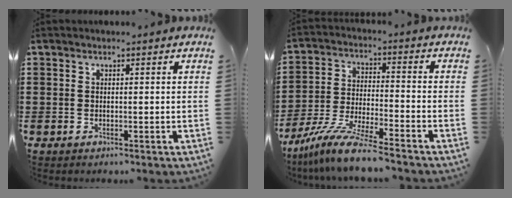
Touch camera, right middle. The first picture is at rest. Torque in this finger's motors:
{"motor_torque": [1.37, -0.77, 0.49, 0.17]}